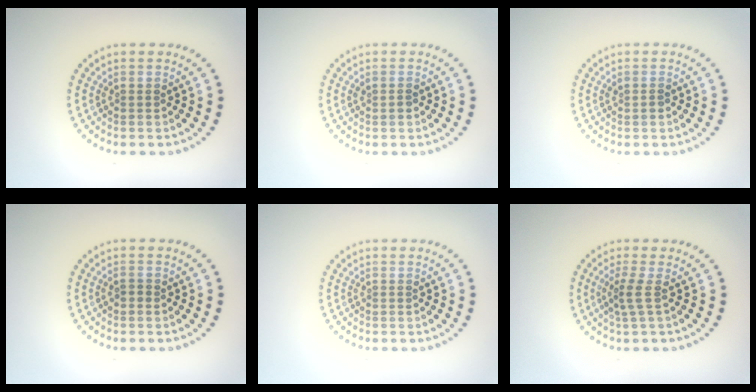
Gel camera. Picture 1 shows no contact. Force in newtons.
{"total": 0.6, "press": 0.6, "slide": 0.1}
{"total": 0.6, "press": 0.6, "slide": 0.1}
{"total": 0.7, "press": 0.7, "slide": 0.3}
{"total": 0.0}
{"total": 1.9, "press": 1.3, "slide": 1.5}